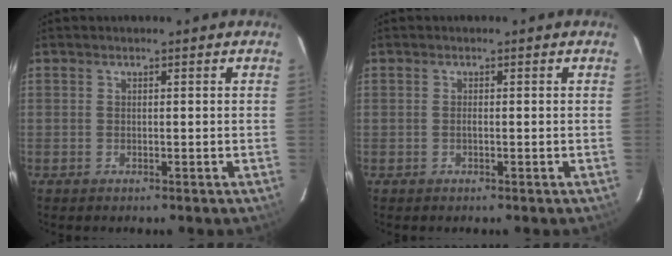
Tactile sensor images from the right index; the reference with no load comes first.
{"total": 0.6, "force": [-0.2, 0.1, 0.6], "torque": [-0.010, 0.001, -0.004]}